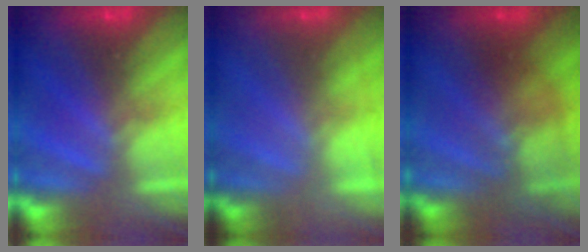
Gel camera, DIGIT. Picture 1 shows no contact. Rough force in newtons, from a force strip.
{"total": 2.2}
{"total": 2.2}